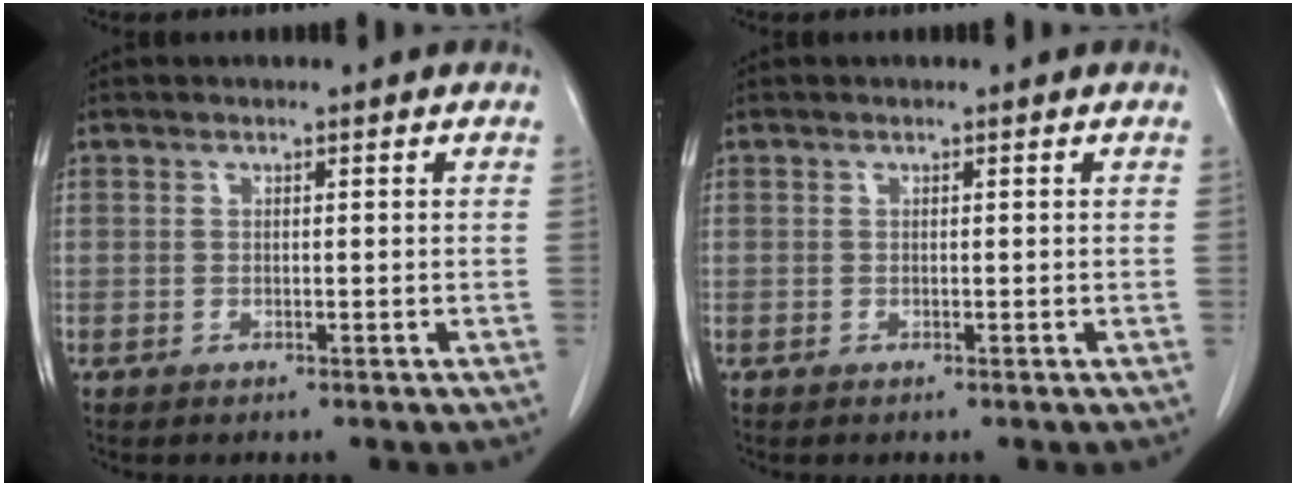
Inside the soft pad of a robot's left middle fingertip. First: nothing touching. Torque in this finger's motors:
{"motor_torque": [0.05, -0.05, 0.00, 0.00]}